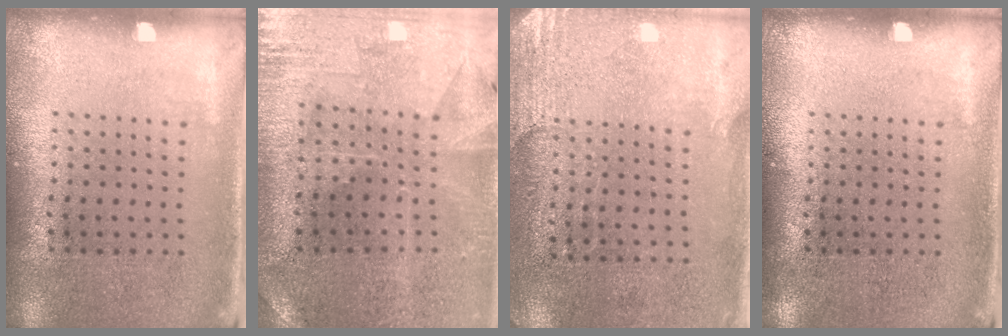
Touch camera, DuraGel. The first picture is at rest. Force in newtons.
{"total": 0.7, "press": 0.6, "slide": 0.3}
{"total": 2.6, "press": 2.3, "slide": 1.2}
{"total": 0.0}